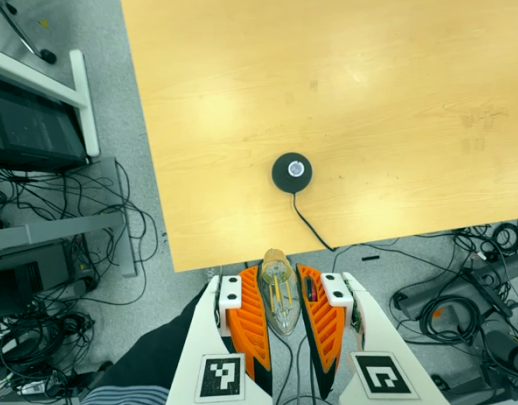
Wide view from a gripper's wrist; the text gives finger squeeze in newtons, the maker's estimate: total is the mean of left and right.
{"total": 20.7, "left": 23.3, "right": 18.1}